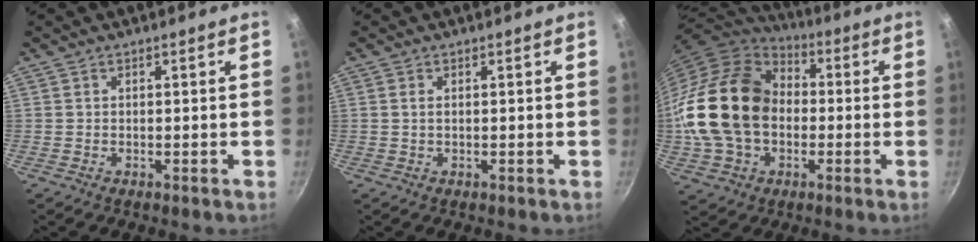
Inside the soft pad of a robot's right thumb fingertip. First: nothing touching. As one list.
[{"total": 0.9, "force": [0.2, 0.4, 0.7], "torque": [-0.014, 0.001, 0.002]}, {"total": 21.9, "force": [-0.9, 16.2, 14.8], "torque": [-0.261, 0.036, -0.019]}]